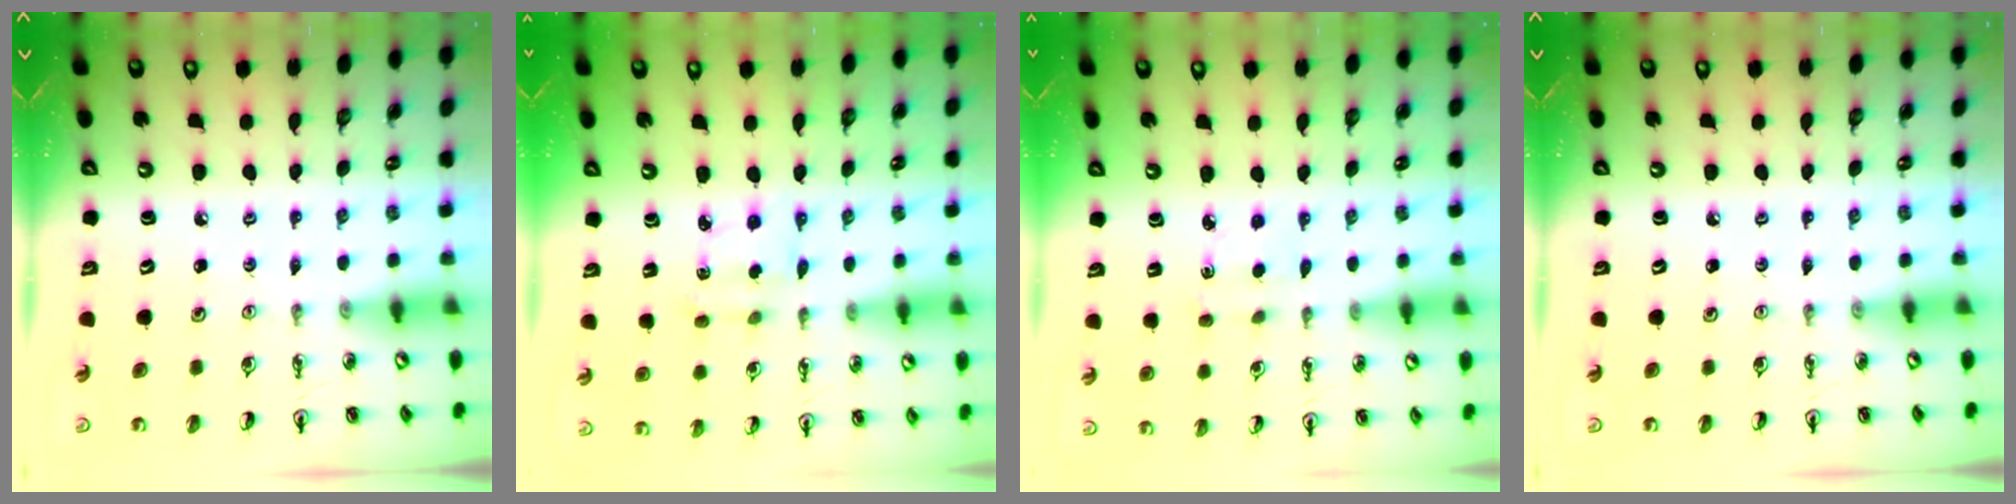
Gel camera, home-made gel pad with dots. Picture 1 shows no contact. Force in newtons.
{"total": 2.9, "press": 2.8, "slide": 0.6}
{"total": 2.3, "press": 2.3, "slide": 0.4}
{"total": 0.0}